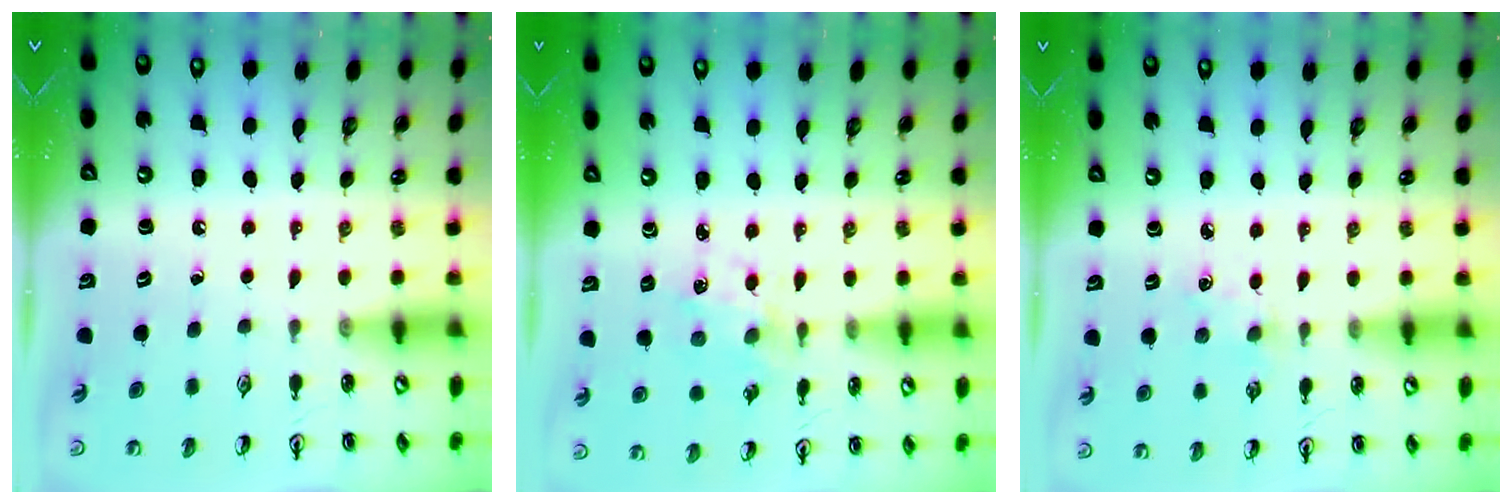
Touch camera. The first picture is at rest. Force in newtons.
{"total": 2.3, "press": 2.2, "slide": 0.6}
{"total": 1.7, "press": 1.7, "slide": 0.3}